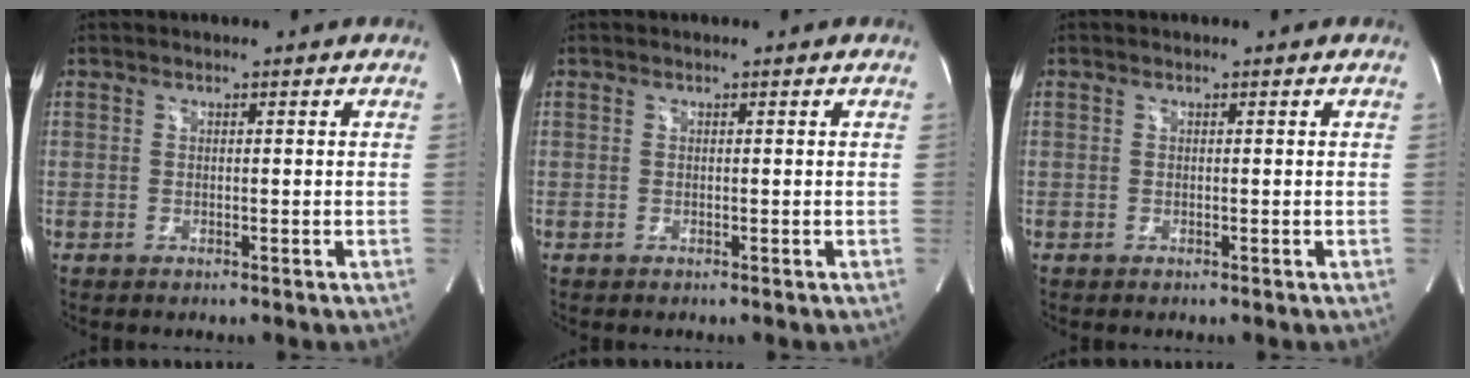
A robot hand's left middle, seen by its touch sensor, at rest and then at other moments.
{"total": 0.0}
{"total": 0.0}